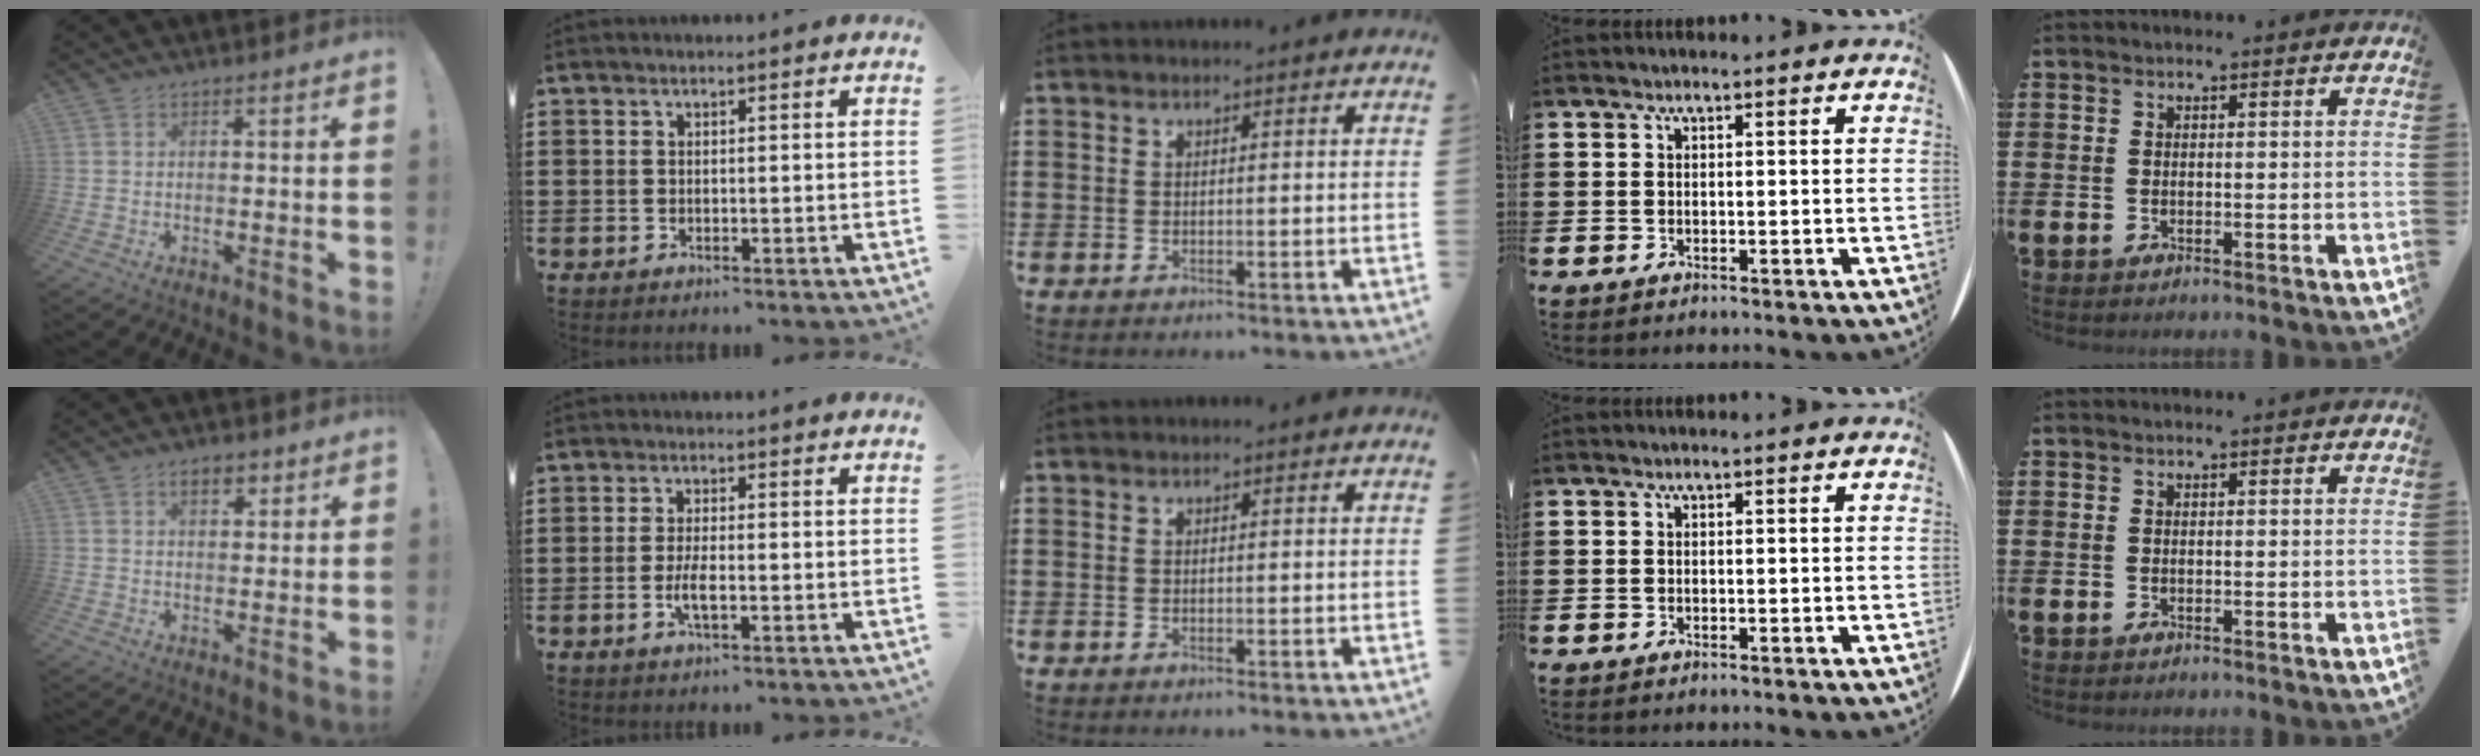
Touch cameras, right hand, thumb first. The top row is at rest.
{"thumb": {"total": 4.5, "force": [2.4, 2.7, 2.8], "torque": [-0.039, -0.001, 0.040]}, "index": {"total": 3.3, "force": [-1.0, 0.8, 3.0], "torque": [-0.065, -0.007, -0.023]}}